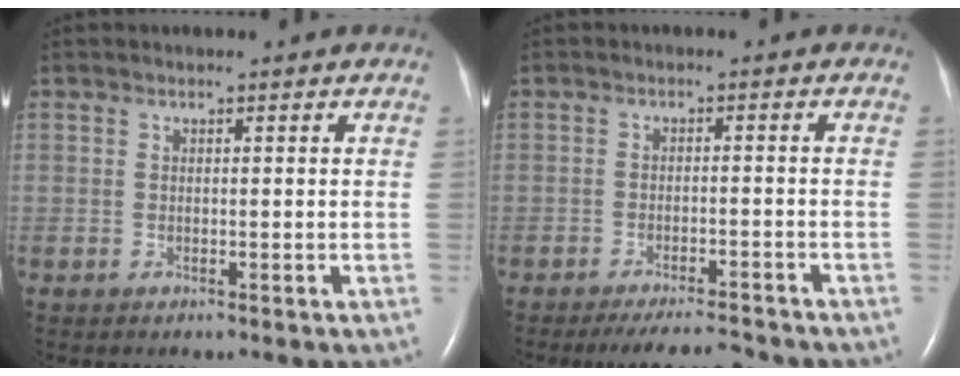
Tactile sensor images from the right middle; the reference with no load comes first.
{"total": 7.3, "force": [-6.8, 0.9, 2.5], "torque": [-0.036, -0.010, -0.099]}